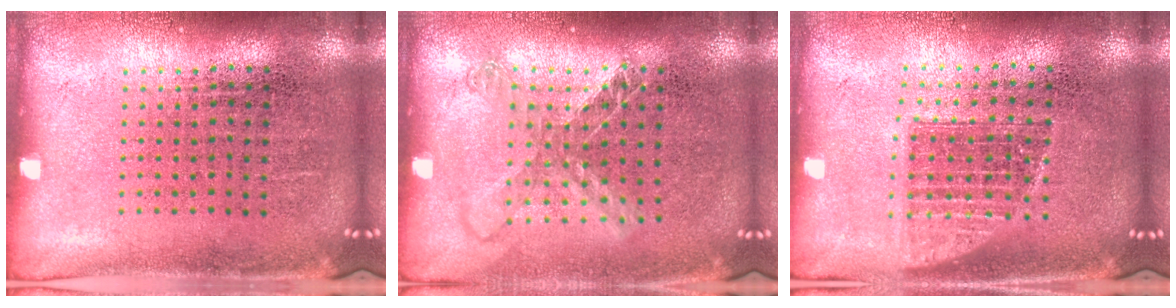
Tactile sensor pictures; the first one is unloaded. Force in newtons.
{"total": 1.5, "press": 1.3, "slide": 0.8}
{"total": 1.2, "press": 1.0, "slide": 0.7}